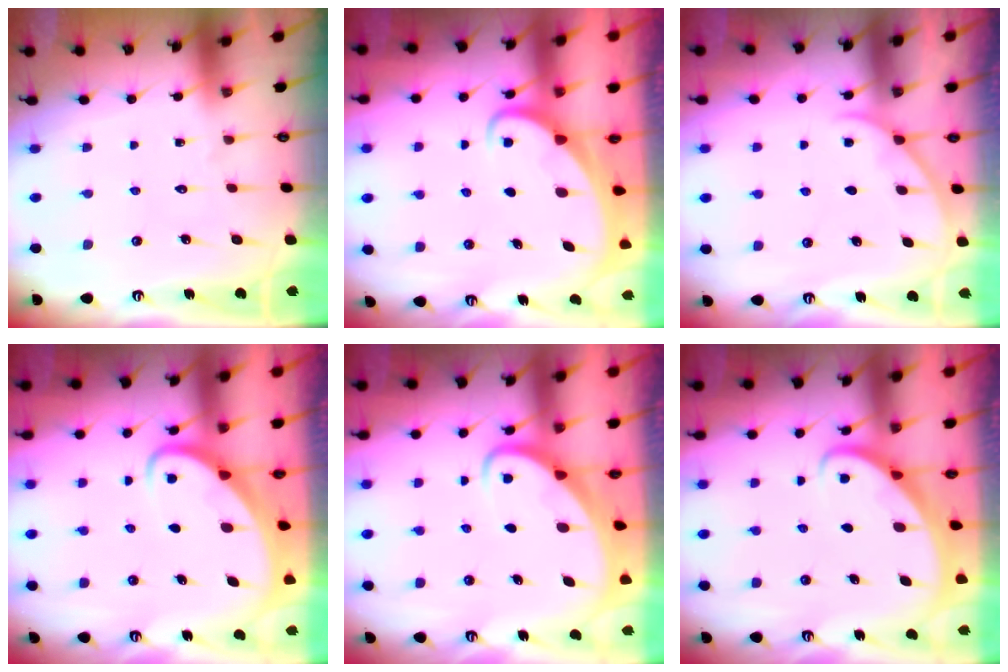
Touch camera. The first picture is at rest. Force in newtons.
{"total": 2.5, "press": 2.5, "slide": 0.2}
{"total": 2.3, "press": 2.2, "slide": 0.3}
{"total": 2.8, "press": 2.8, "slide": 0.3}
{"total": 2.8, "press": 2.8, "slide": 0.4}
{"total": 2.8, "press": 2.8, "slide": 0.2}